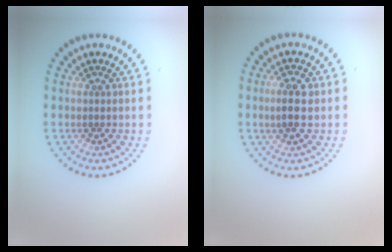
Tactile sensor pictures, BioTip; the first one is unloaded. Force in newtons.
{"total": 2.9, "press": 2.9, "slide": 0.3}